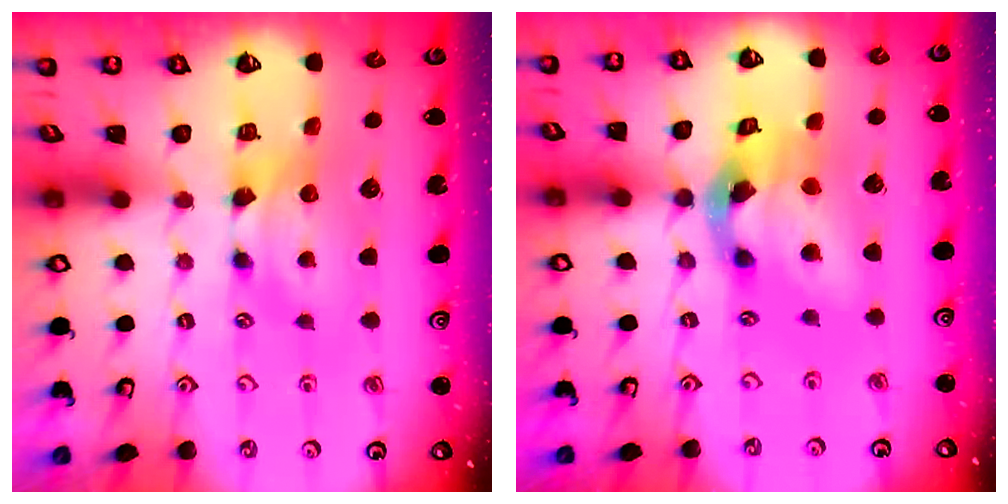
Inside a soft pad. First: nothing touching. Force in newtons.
{"total": 7.8, "press": 7.4, "slide": 2.3}